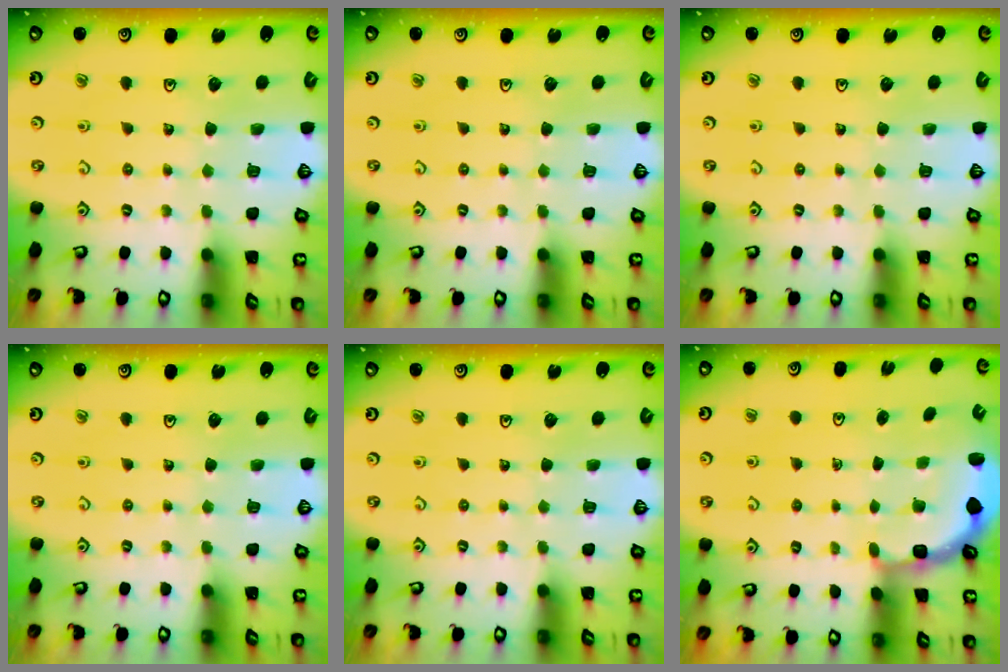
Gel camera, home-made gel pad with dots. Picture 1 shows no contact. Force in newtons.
{"total": 0.0}
{"total": 0.0}
{"total": 0.0}
{"total": 0.0}
{"total": 3.0, "press": 2.6, "slide": 1.5}